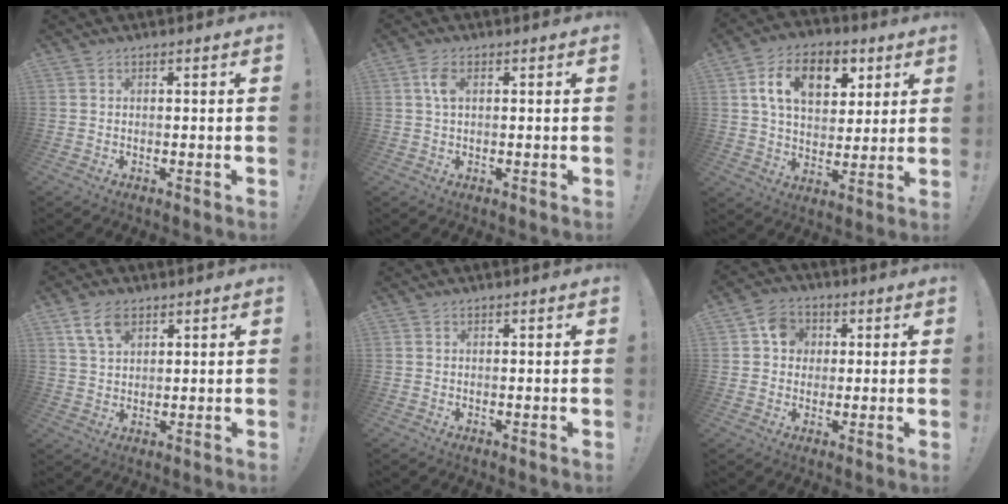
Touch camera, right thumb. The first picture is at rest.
{"total": 4.1, "force": [1.0, 2.1, 3.4], "torque": [-0.064, 0.006, 0.016]}
{"total": 15.2, "force": [5.9, 10.1, 9.6], "torque": [-0.148, -0.011, 0.107]}
{"total": 6.8, "force": [3.9, 3.8, 4.1], "torque": [-0.076, -0.007, 0.075]}
{"total": 0.0}
{"total": 8.0, "force": [1.8, 7.2, 3.2], "torque": [-0.047, 0.008, 0.037]}